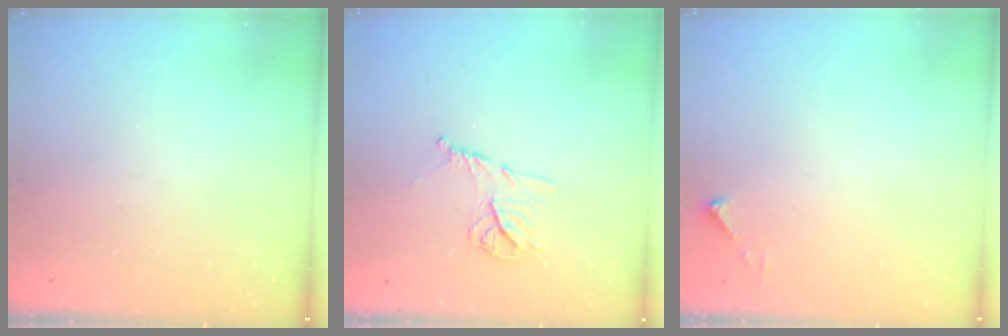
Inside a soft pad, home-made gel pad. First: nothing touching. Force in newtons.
{"total": 9.8, "press": 9.8, "slide": 0.6}
{"total": 2.7, "press": 2.7, "slide": 0.3}